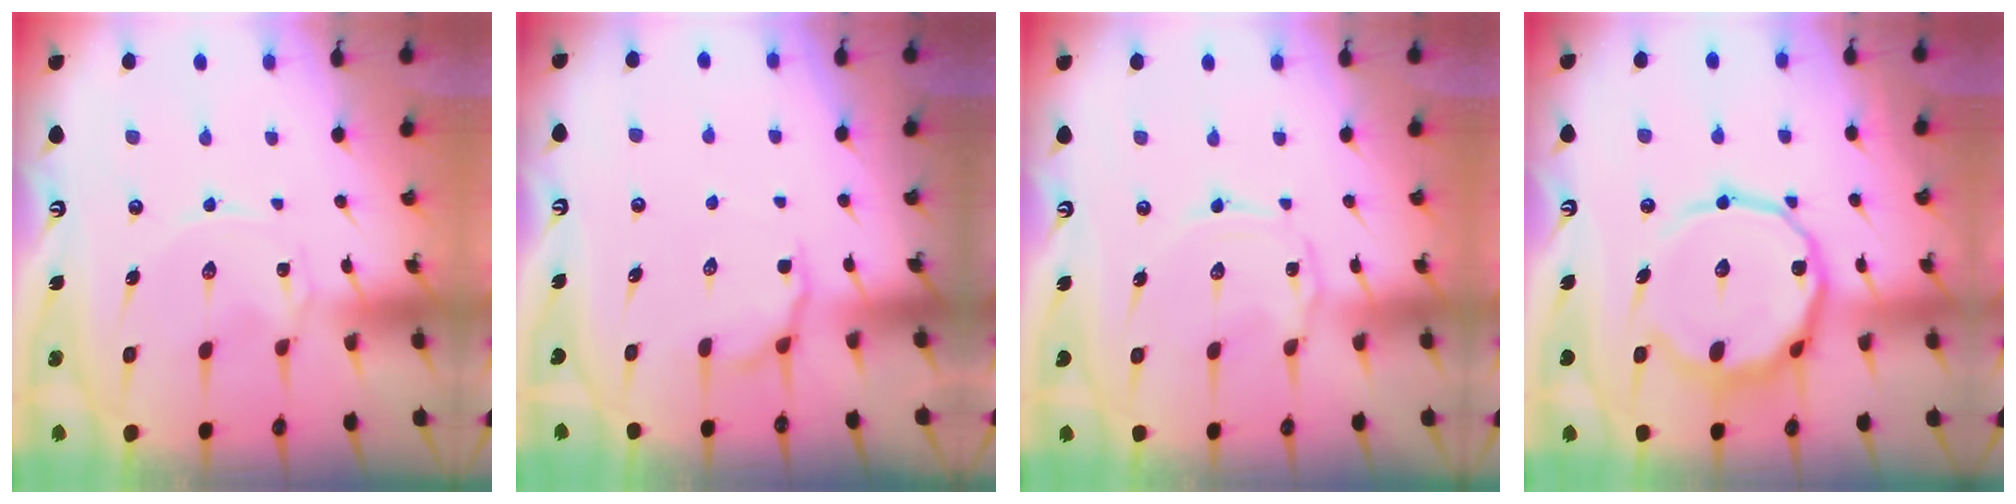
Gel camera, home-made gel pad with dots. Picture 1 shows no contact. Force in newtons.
{"total": 4.9, "press": 4.6, "slide": 1.8}
{"total": 1.5, "press": 1.5, "slide": 0.1}
{"total": 14.0, "press": 13.9, "slide": 1.5}